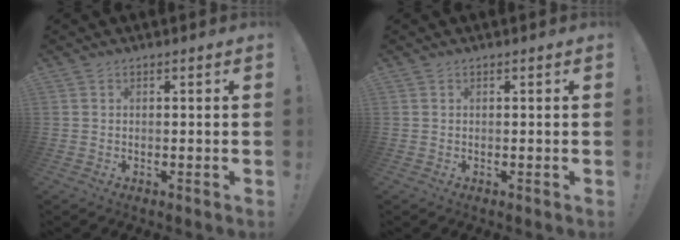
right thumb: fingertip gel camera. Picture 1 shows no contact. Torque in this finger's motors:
{"motor_torque": [-0.01, 0.01, -0.03, 0.01, 0.02]}